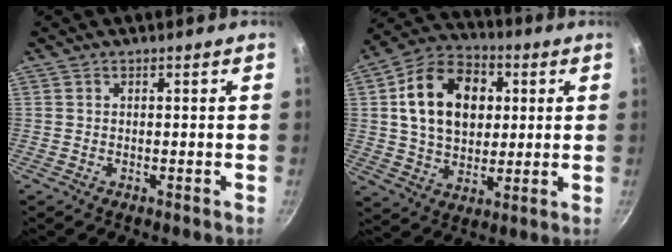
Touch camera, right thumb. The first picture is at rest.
{"total": 18.0, "force": [3.6, 12.9, 12.0], "torque": [-0.172, 0.013, 0.053]}